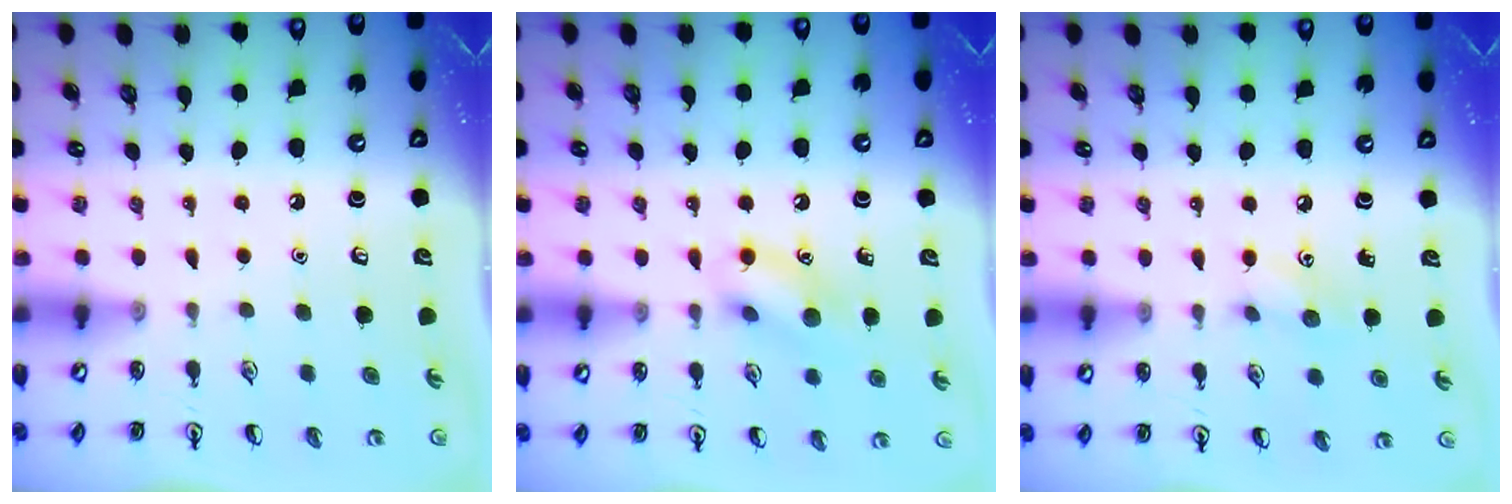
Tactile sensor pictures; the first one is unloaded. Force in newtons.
{"total": 10.9, "press": 10.8, "slide": 1.0}
{"total": 6.1, "press": 5.8, "slide": 1.6}